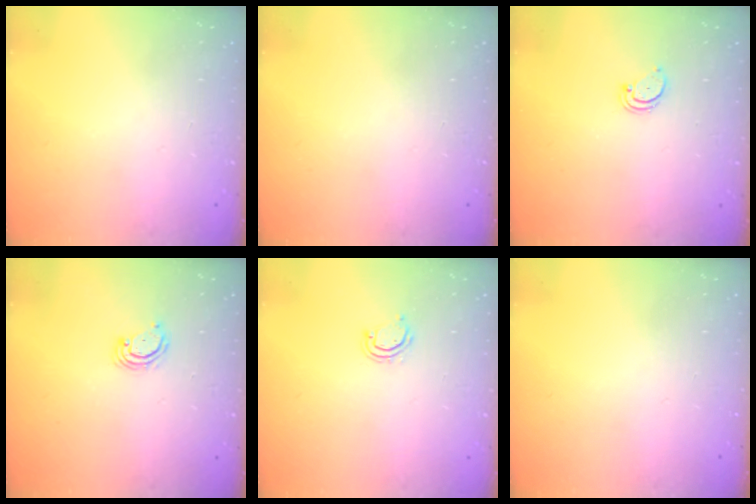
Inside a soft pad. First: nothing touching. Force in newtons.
{"total": 0.0}
{"total": 1.9, "press": 1.9, "slide": 0.2}
{"total": 3.4, "press": 3.4, "slide": 0.3}
{"total": 3.7, "press": 3.7, "slide": 0.3}
{"total": 0.0}